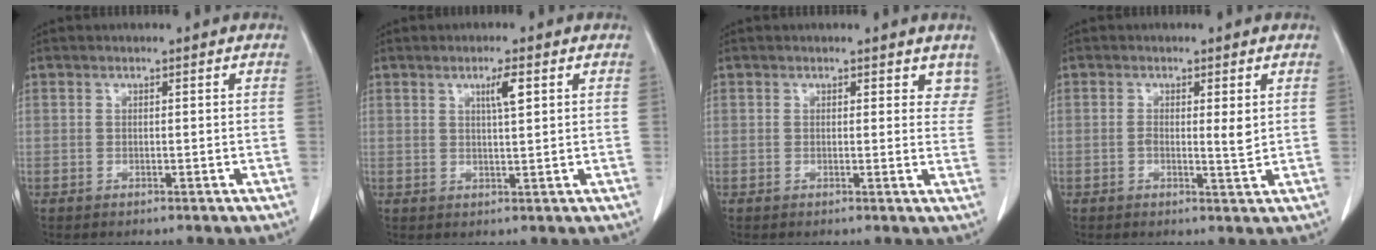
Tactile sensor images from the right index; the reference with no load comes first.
{"total": 3.0, "force": [1.3, 0.1, 2.7], "torque": [-0.047, -0.002, 0.021]}
{"total": 3.7, "force": [3.0, 1.9, 0.9], "torque": [0.017, -0.008, 0.018]}
{"total": 2.8, "force": [0.4, 0.5, 2.7], "torque": [-0.044, -0.004, 0.005]}